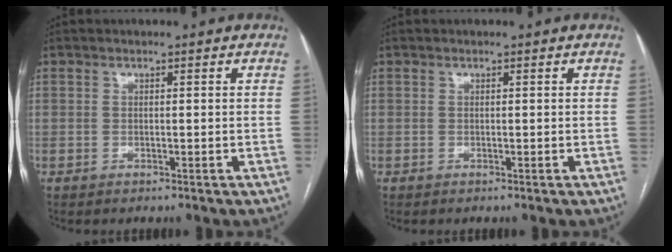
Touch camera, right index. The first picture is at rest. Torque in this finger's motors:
{"motor_torque": [0.00, 0.00, 0.00, 0.00]}